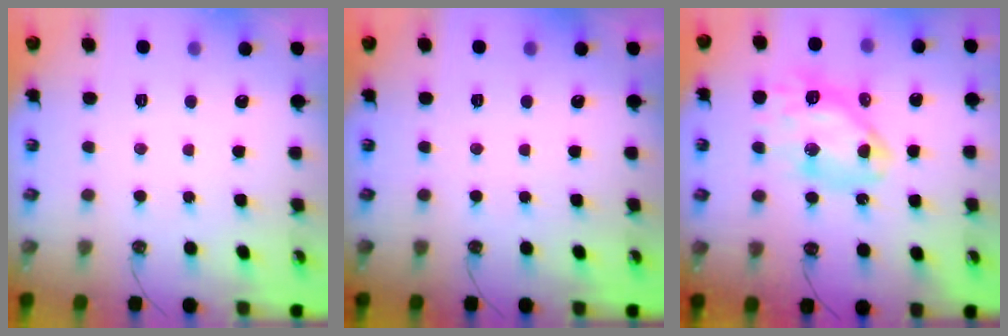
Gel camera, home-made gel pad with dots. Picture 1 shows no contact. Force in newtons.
{"total": 0.0}
{"total": 14.3, "press": 14.2, "slide": 1.3}